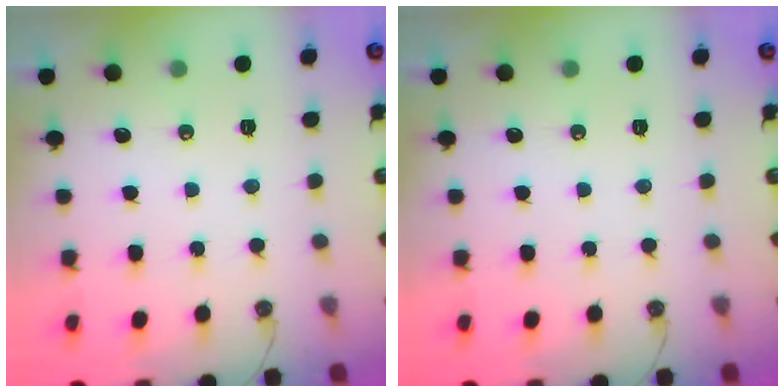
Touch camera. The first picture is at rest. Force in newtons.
{"total": 0.0}